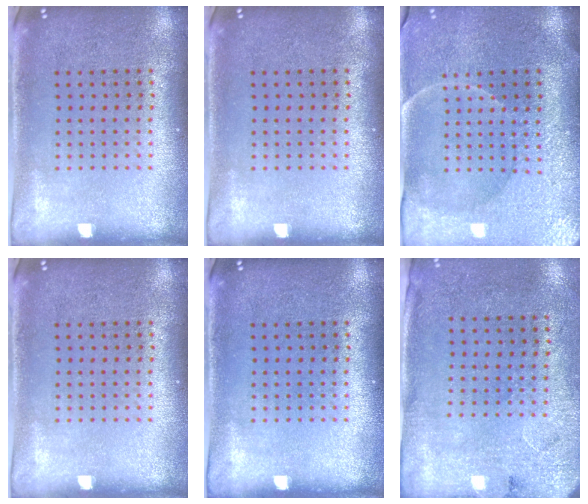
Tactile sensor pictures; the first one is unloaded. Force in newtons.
{"total": 0.0}
{"total": 3.7, "press": 3.4, "slide": 1.4}
{"total": 0.0}
{"total": 0.0}
{"total": 2.7, "press": 2.2, "slide": 1.6}